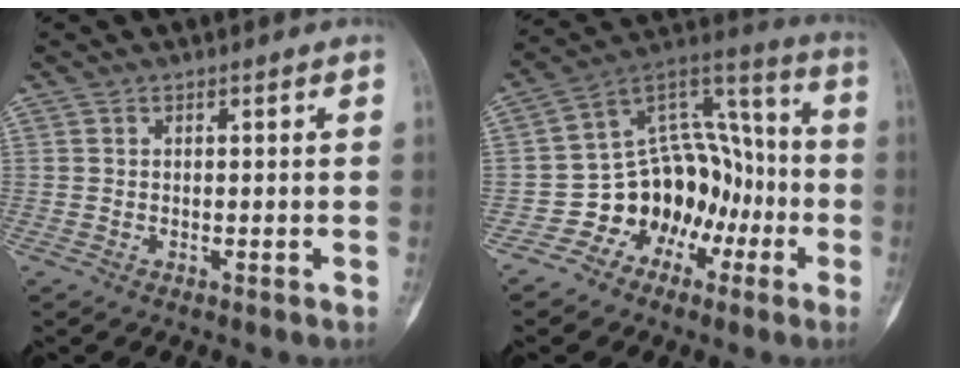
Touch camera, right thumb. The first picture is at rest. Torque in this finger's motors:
{"motor_torque": [0.22, 0.15, 0.41, -0.41, 0.08]}